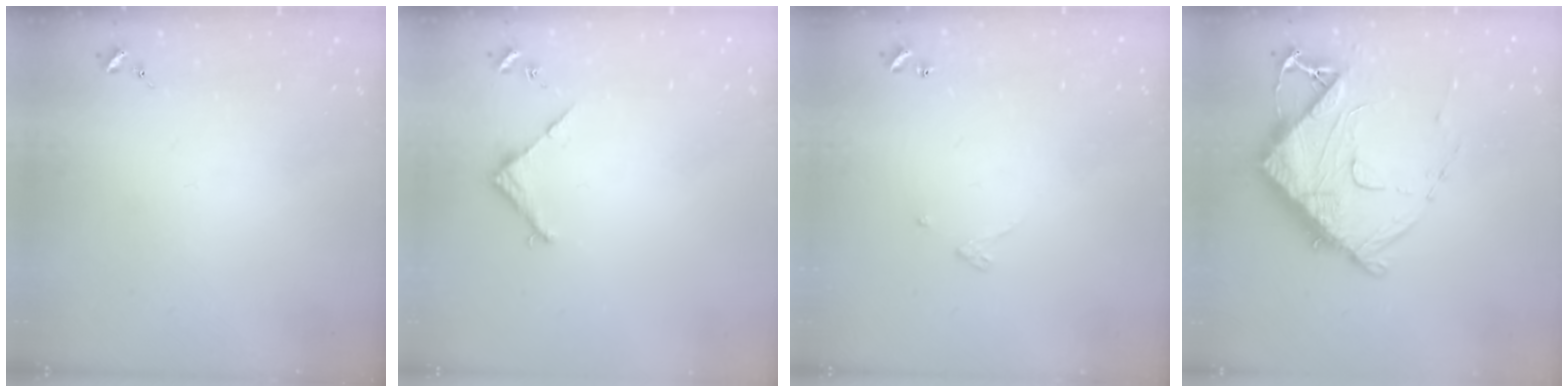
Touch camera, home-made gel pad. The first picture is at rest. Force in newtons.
{"total": 2.9, "press": 2.8, "slide": 0.2}
{"total": 2.4, "press": 2.4, "slide": 0.2}
{"total": 13.6, "press": 13.6, "slide": 0.8}